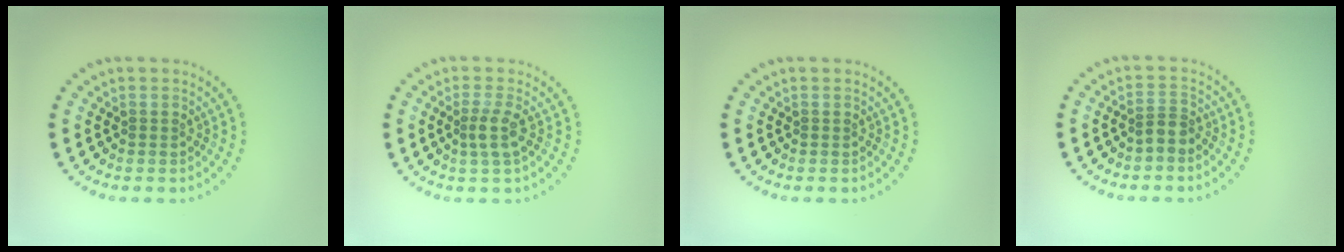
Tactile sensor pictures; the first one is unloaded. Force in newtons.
{"total": 1.9, "press": 1.5, "slide": 1.2}
{"total": 0.0}
{"total": 1.4, "press": 1.0, "slide": 1.0}